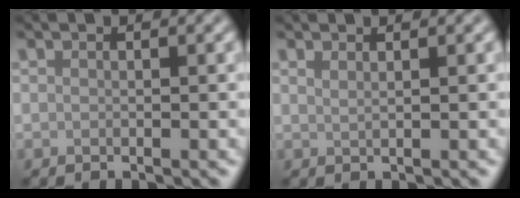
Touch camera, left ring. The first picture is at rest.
{"total": 1.0, "force": [0.7, 0.4, 0.5], "torque": [-0.004, -0.002, 0.009]}